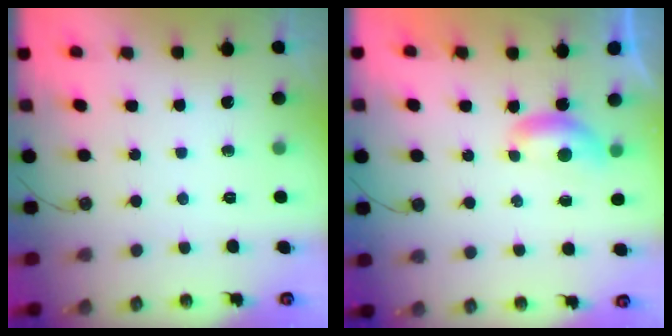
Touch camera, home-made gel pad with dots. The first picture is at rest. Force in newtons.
{"total": 2.1, "press": 2.0, "slide": 0.4}